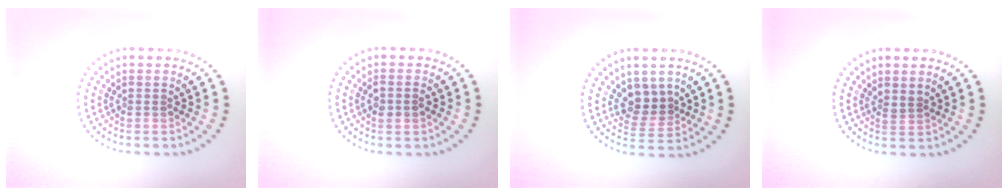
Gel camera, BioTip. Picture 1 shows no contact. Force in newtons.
{"total": 1.6, "press": 1.6, "slide": 0.4}
{"total": 2.3, "press": 1.9, "slide": 1.3}
{"total": 0.8, "press": 0.5, "slide": 0.7}